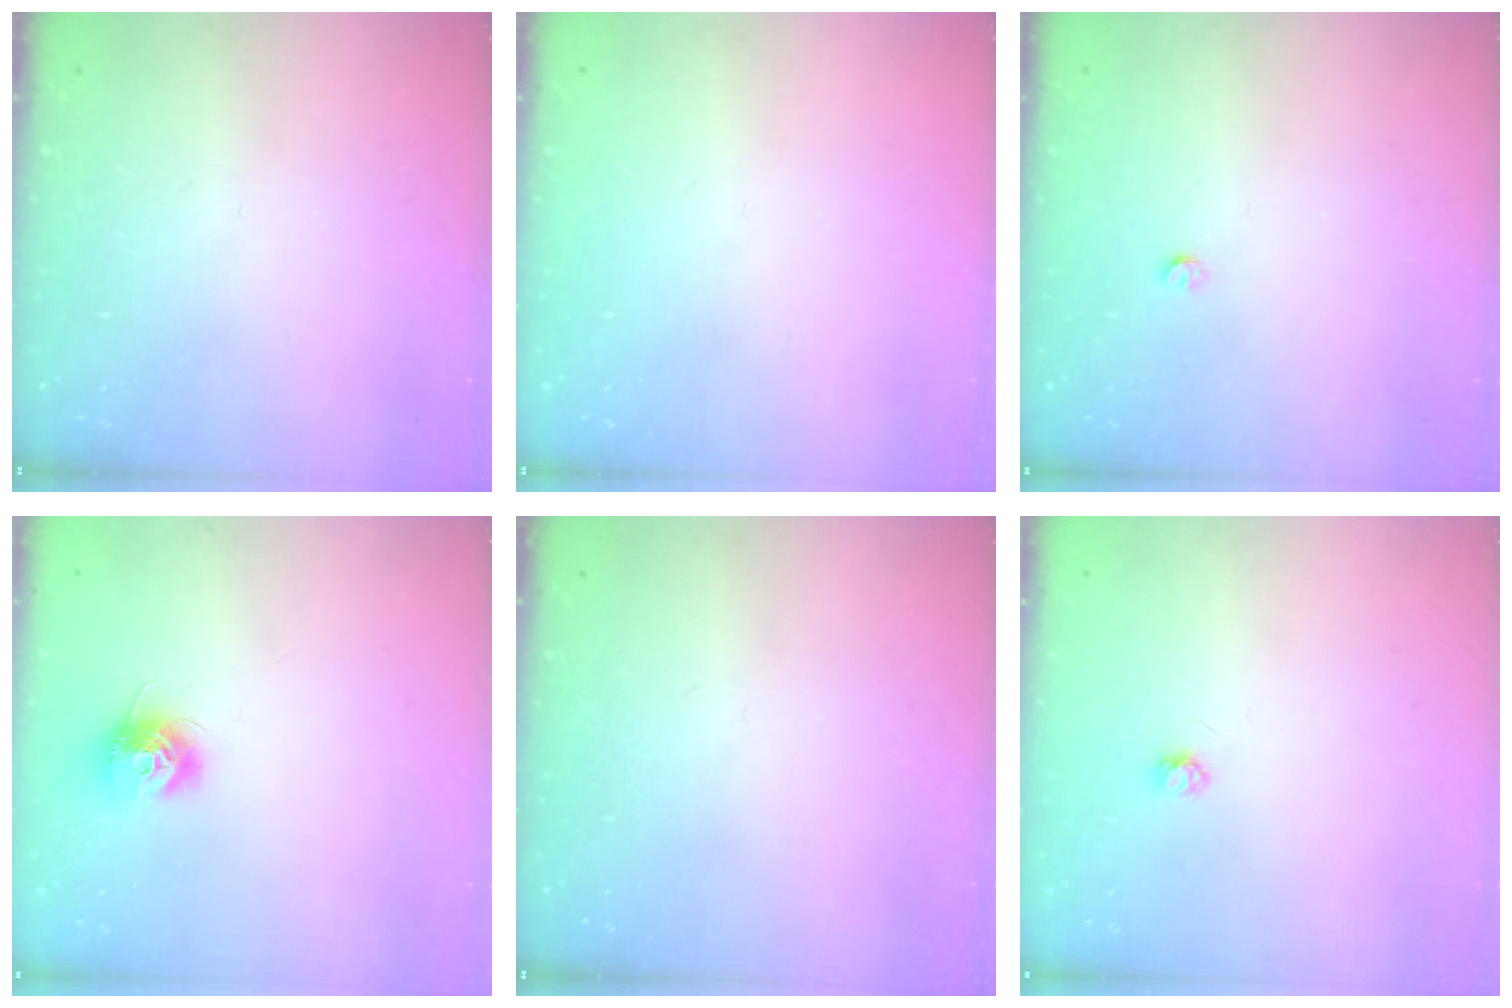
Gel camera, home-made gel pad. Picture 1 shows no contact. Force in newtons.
{"total": 0.0}
{"total": 2.8, "press": 2.8, "slide": 0.5}
{"total": 9.5, "press": 9.5, "slide": 0.4}
{"total": 0.0}
{"total": 2.6, "press": 2.6, "slide": 0.3}